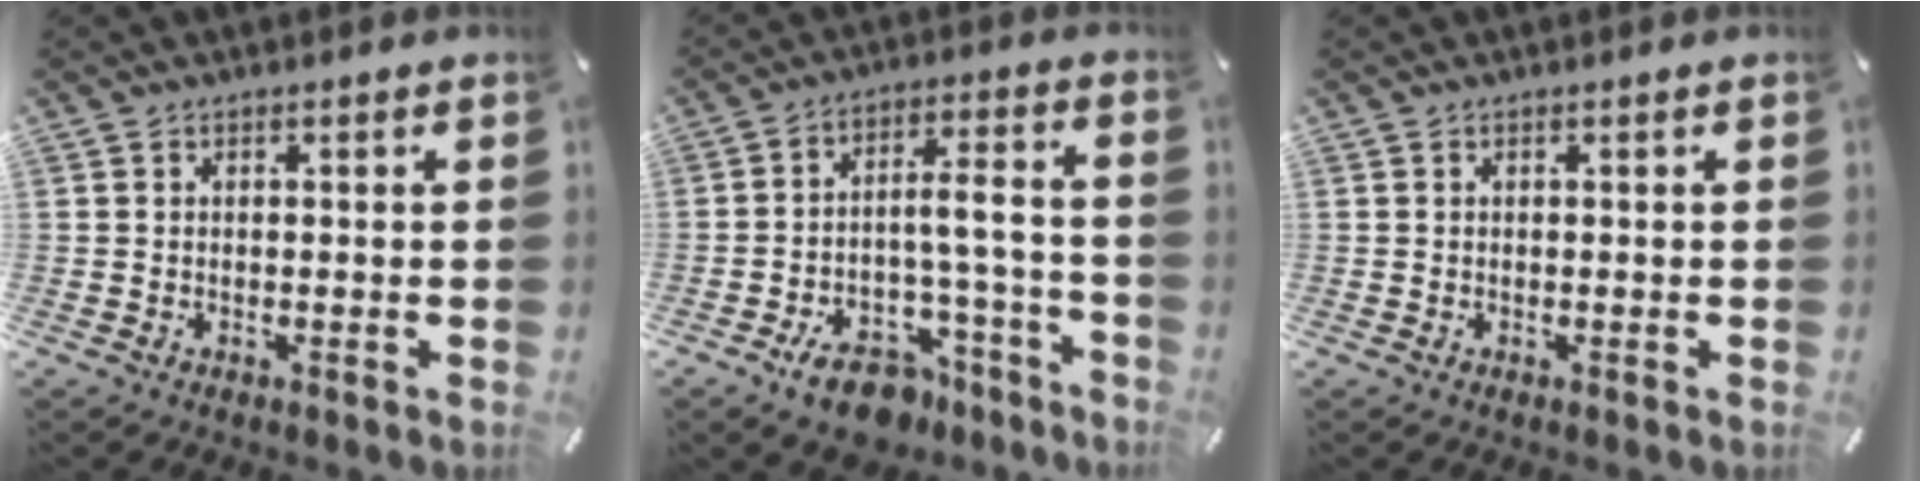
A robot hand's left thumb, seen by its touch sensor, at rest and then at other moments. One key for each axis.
{"total": 11.8, "fx": -5.7, "fy": 6.4, "fz": 8.2, "tx": -0.120, "ty": 0.049, "tz": -0.091}
{"total": 0.0}